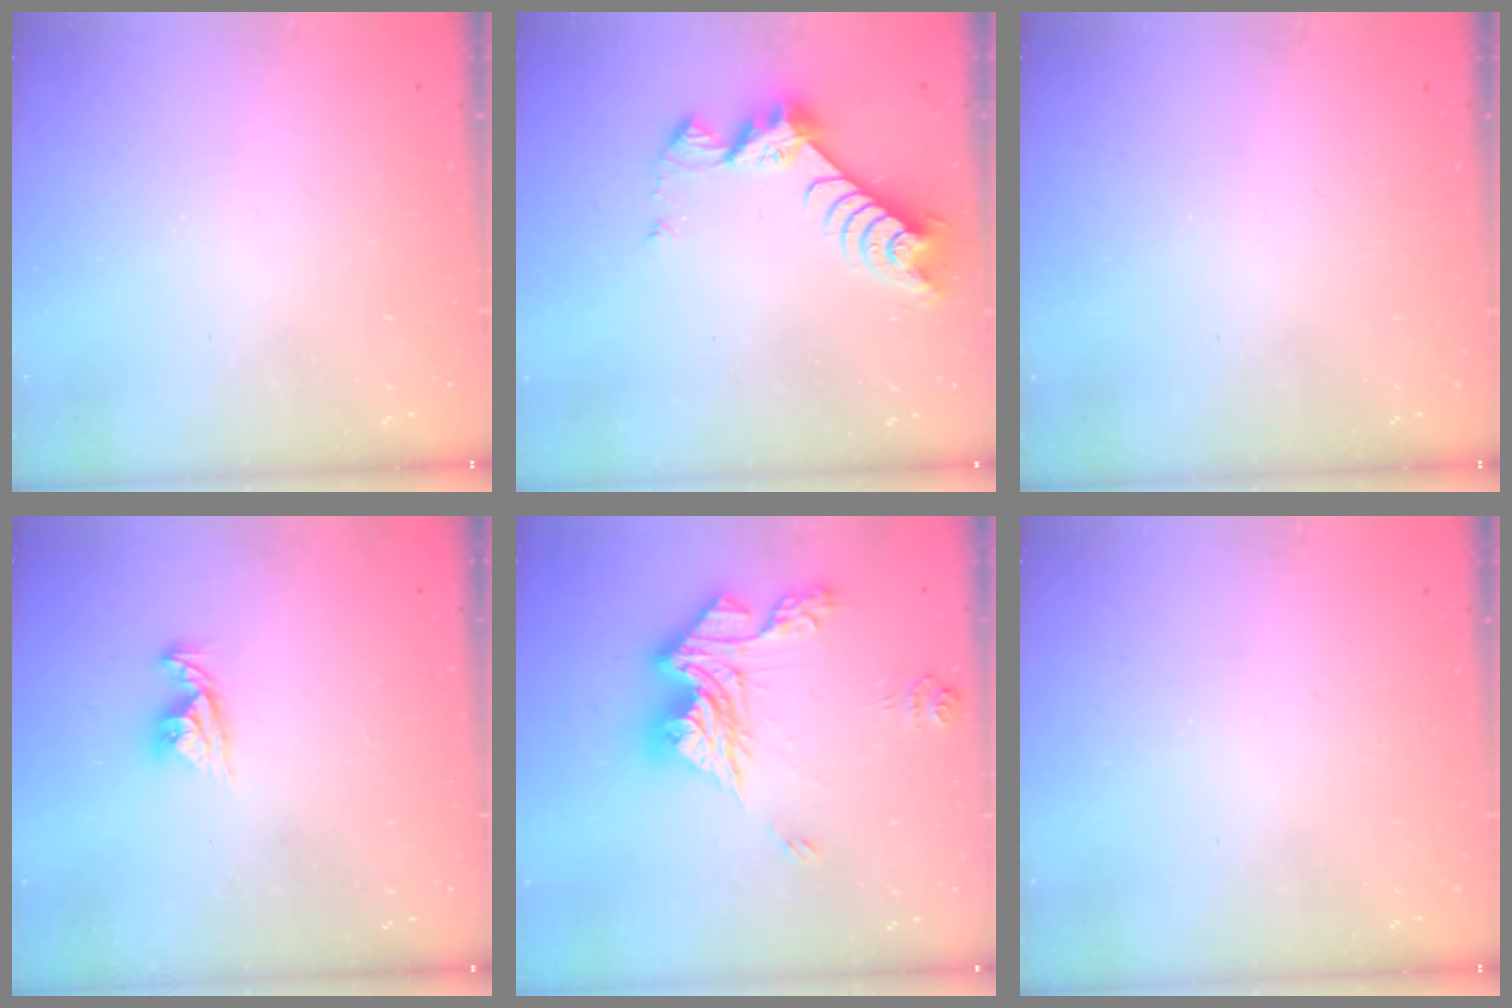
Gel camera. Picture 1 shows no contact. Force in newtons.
{"total": 8.2, "press": 8.2, "slide": 0.5}
{"total": 0.0}
{"total": 7.6, "press": 7.6, "slide": 0.6}
{"total": 17.0, "press": 16.9, "slide": 1.7}
{"total": 0.0}